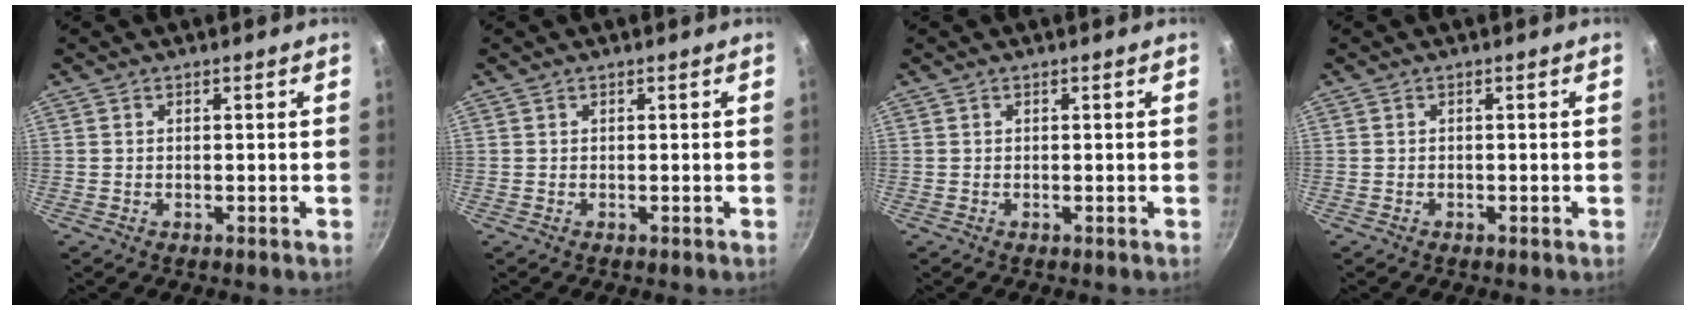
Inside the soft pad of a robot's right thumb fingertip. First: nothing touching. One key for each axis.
{"total": 0.0}
{"total": 0.0}
{"total": 0.0}